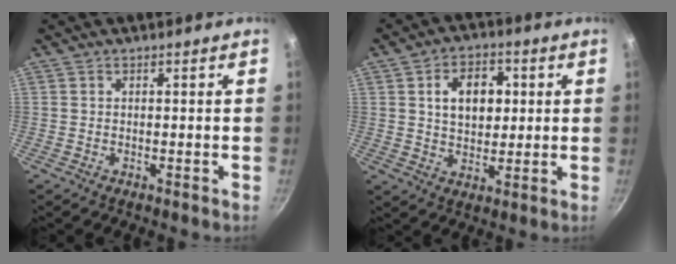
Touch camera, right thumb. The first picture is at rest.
{"total": 10.0, "force": [2.2, 6.9, 6.9], "torque": [-0.081, 0.002, 0.034]}